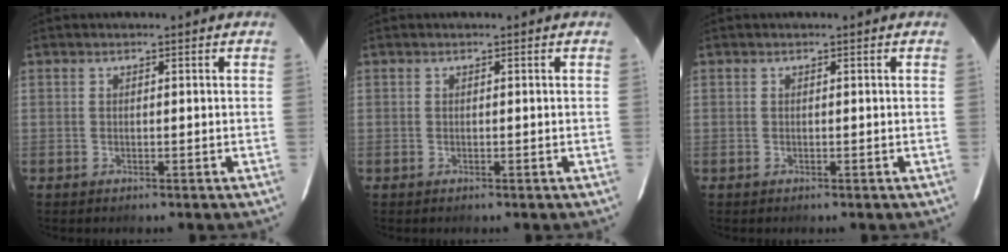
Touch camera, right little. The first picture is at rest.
{"total": 0.0}
{"total": 0.0}